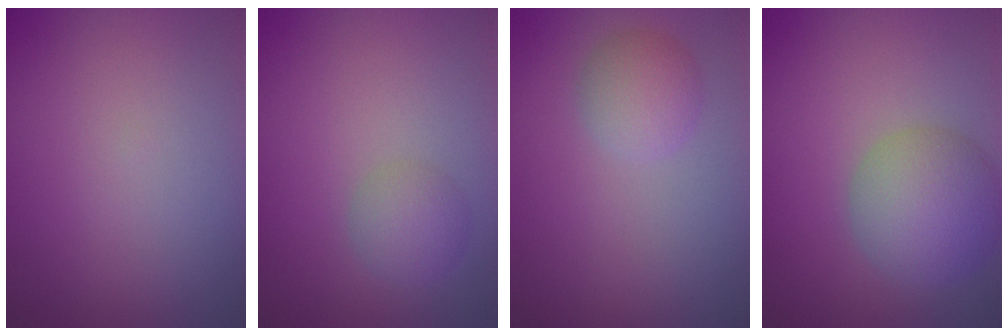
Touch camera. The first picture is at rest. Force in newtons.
{"total": 2.1, "press": 2.1, "slide": 0.1}
{"total": 2.4, "press": 2.4, "slide": 0.0}
{"total": 5.6, "press": 5.5, "slide": 0.4}